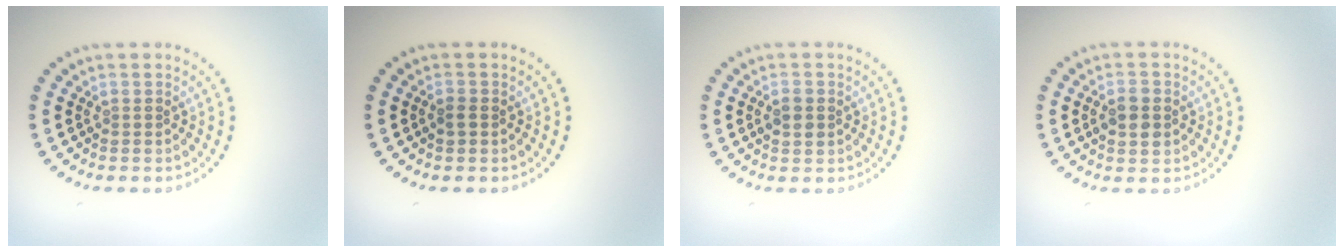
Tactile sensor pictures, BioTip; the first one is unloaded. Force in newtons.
{"total": 1.0, "press": 1.0, "slide": 0.1}
{"total": 1.6, "press": 1.6, "slide": 0.0}
{"total": 2.8, "press": 2.8, "slide": 0.1}